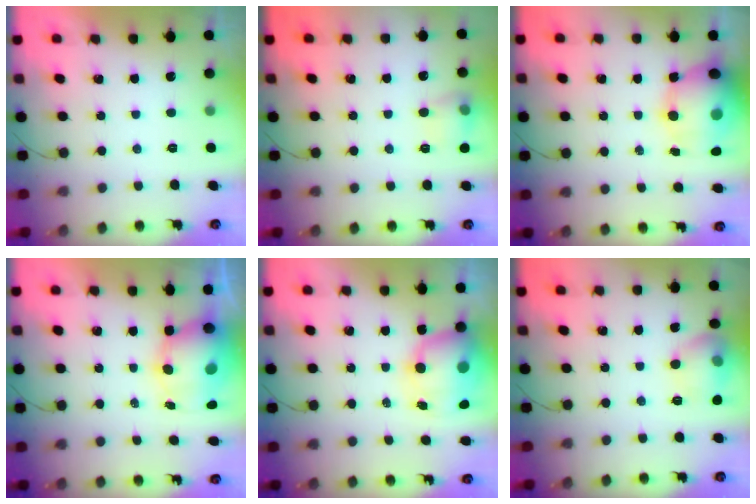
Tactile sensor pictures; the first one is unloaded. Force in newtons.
{"total": 8.9, "press": 8.9, "slide": 0.7}
{"total": 16.2, "press": 15.6, "slide": 4.3}
{"total": 9.5, "press": 9.2, "slide": 2.5}
{"total": 12.2, "press": 11.8, "slide": 3.0}
{"total": 10.9, "press": 10.8, "slide": 0.8}